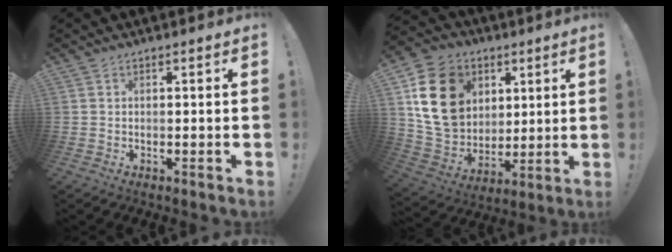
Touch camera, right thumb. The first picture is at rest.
{"total": 20.0, "force": [6.3, 15.8, 10.6], "torque": [-0.188, -0.019, 0.133]}